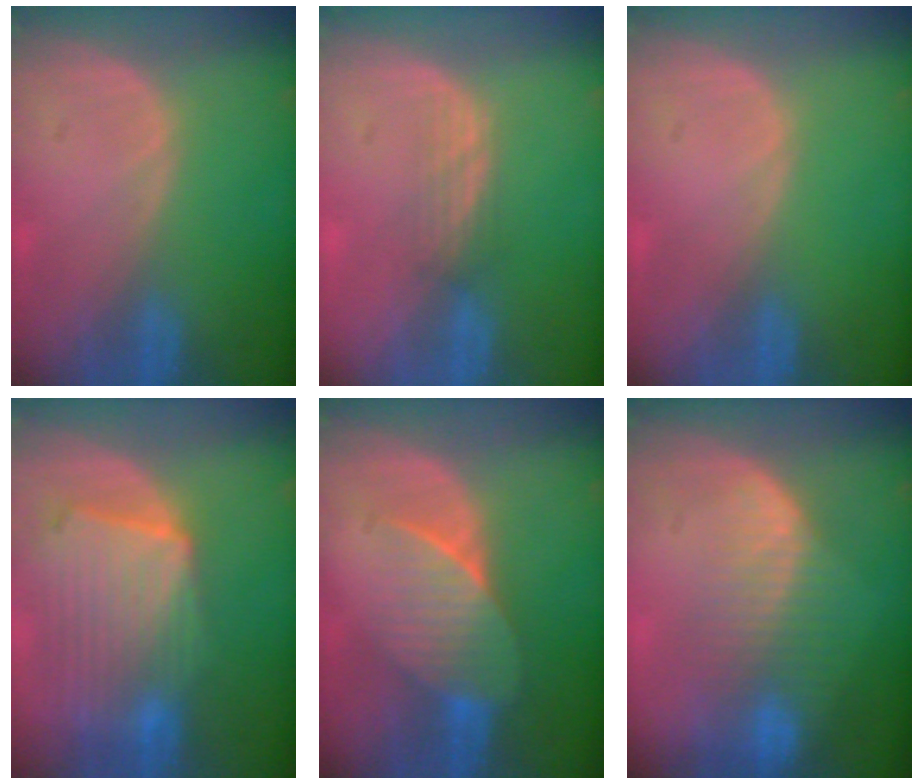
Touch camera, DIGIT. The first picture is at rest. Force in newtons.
{"total": 2.1, "press": 2.1, "slide": 0.2}
{"total": 0.0}
{"total": 10.7, "press": 9.3, "slide": 5.3}
{"total": 7.4, "press": 6.9, "slide": 2.8}
{"total": 8.5, "press": 7.3, "slide": 4.4}